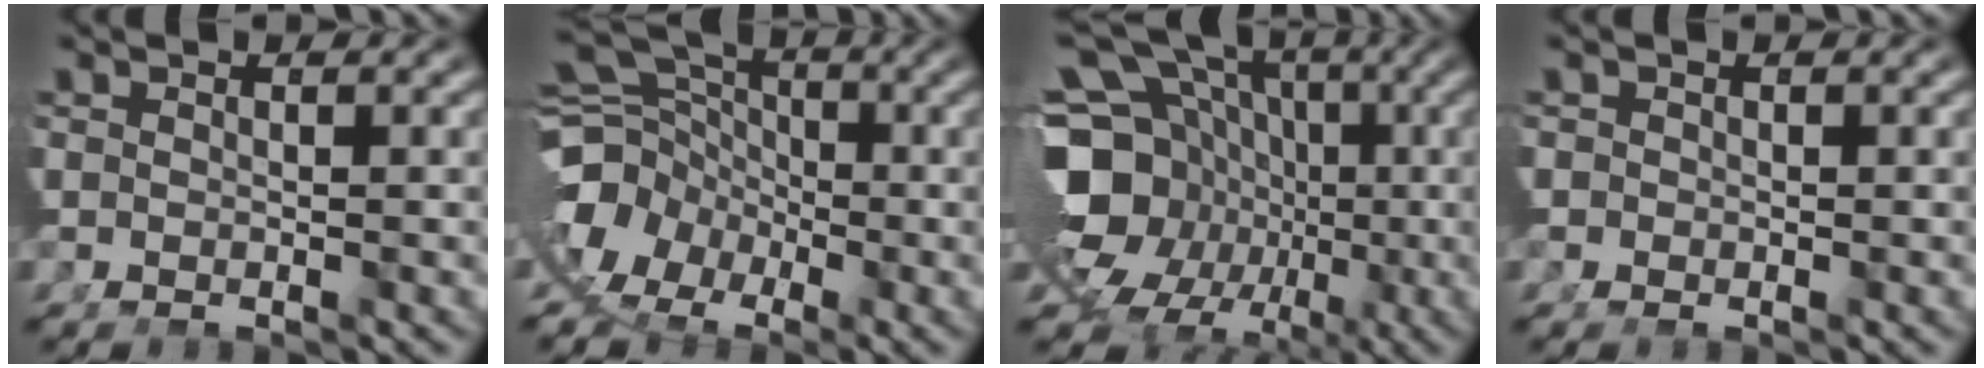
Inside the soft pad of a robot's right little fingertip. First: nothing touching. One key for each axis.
{"total": 11.9, "fx": 0.0, "fy": 10.4, "fz": 5.8, "tx": -0.123, "ty": -0.020, "tz": -0.009}
{"total": 20.5, "fx": 0.7, "fy": 17.2, "fz": 11.1, "tx": -0.210, "ty": -0.027, "tz": -0.003}
{"total": 1.3, "fx": -0.2, "fy": 1.3, "fz": 0.0, "tx": -0.003, "ty": 0.000, "tz": -0.008}